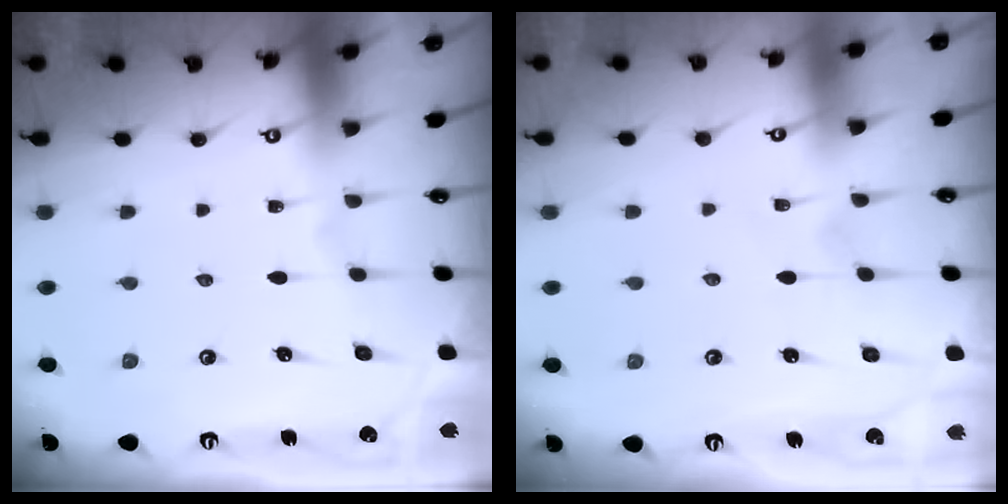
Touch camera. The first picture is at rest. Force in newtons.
{"total": 2.6, "press": 2.6, "slide": 0.3}